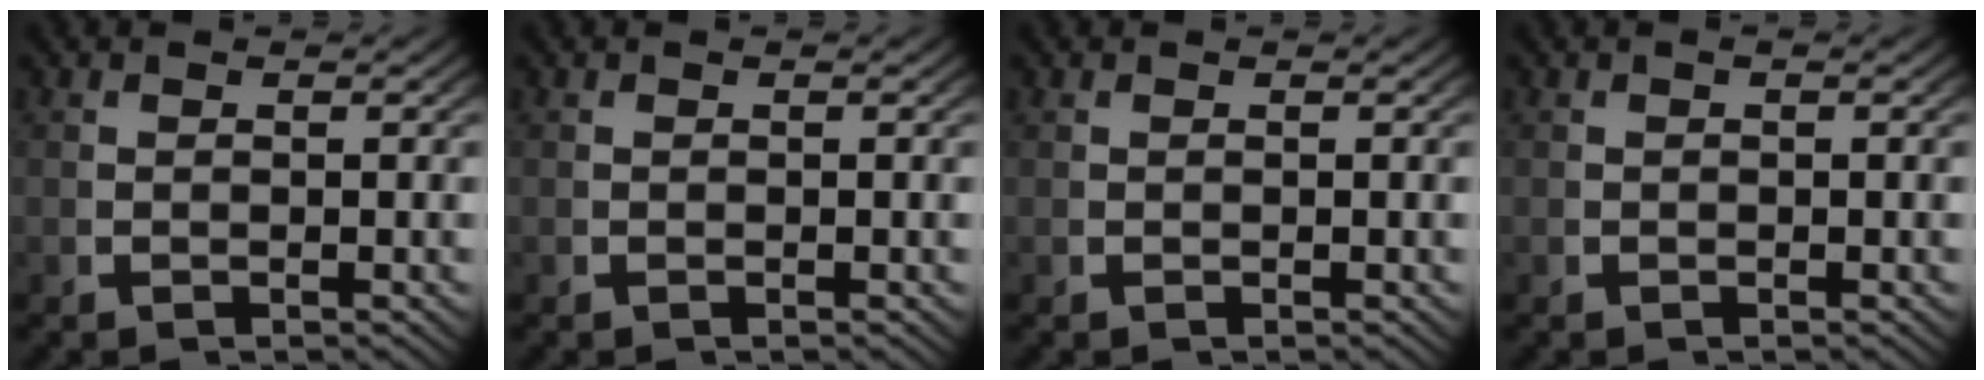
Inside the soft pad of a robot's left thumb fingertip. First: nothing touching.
{"total": 0.0}
{"total": 0.0}
{"total": 0.0}